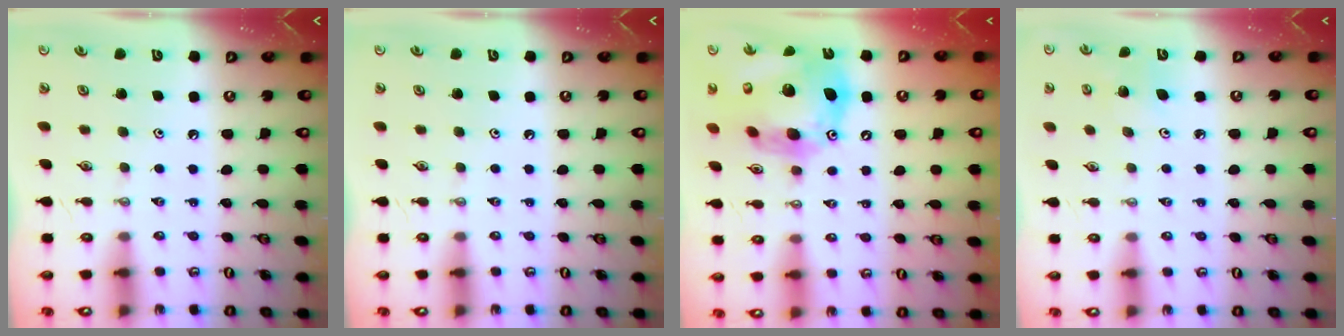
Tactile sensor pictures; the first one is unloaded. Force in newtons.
{"total": 0.0}
{"total": 22.0, "press": 21.8, "slide": 2.6}
{"total": 4.7, "press": 4.7, "slide": 0.2}